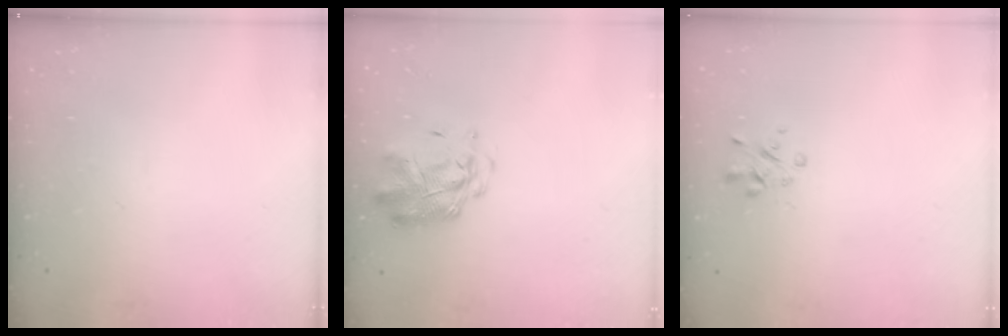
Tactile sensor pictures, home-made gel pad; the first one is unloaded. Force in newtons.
{"total": 2.9, "press": 2.8, "slide": 0.7}
{"total": 2.5, "press": 2.5, "slide": 0.6}